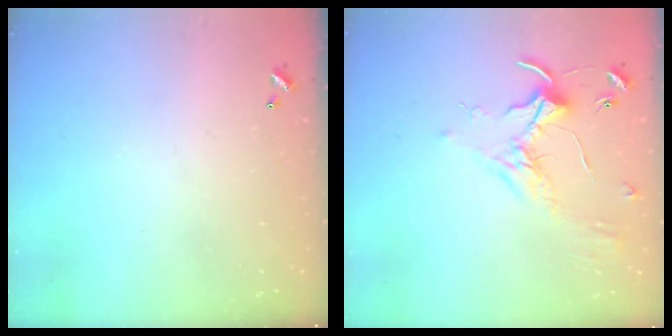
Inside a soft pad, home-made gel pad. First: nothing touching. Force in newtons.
{"total": 1.8, "press": 1.7, "slide": 0.4}